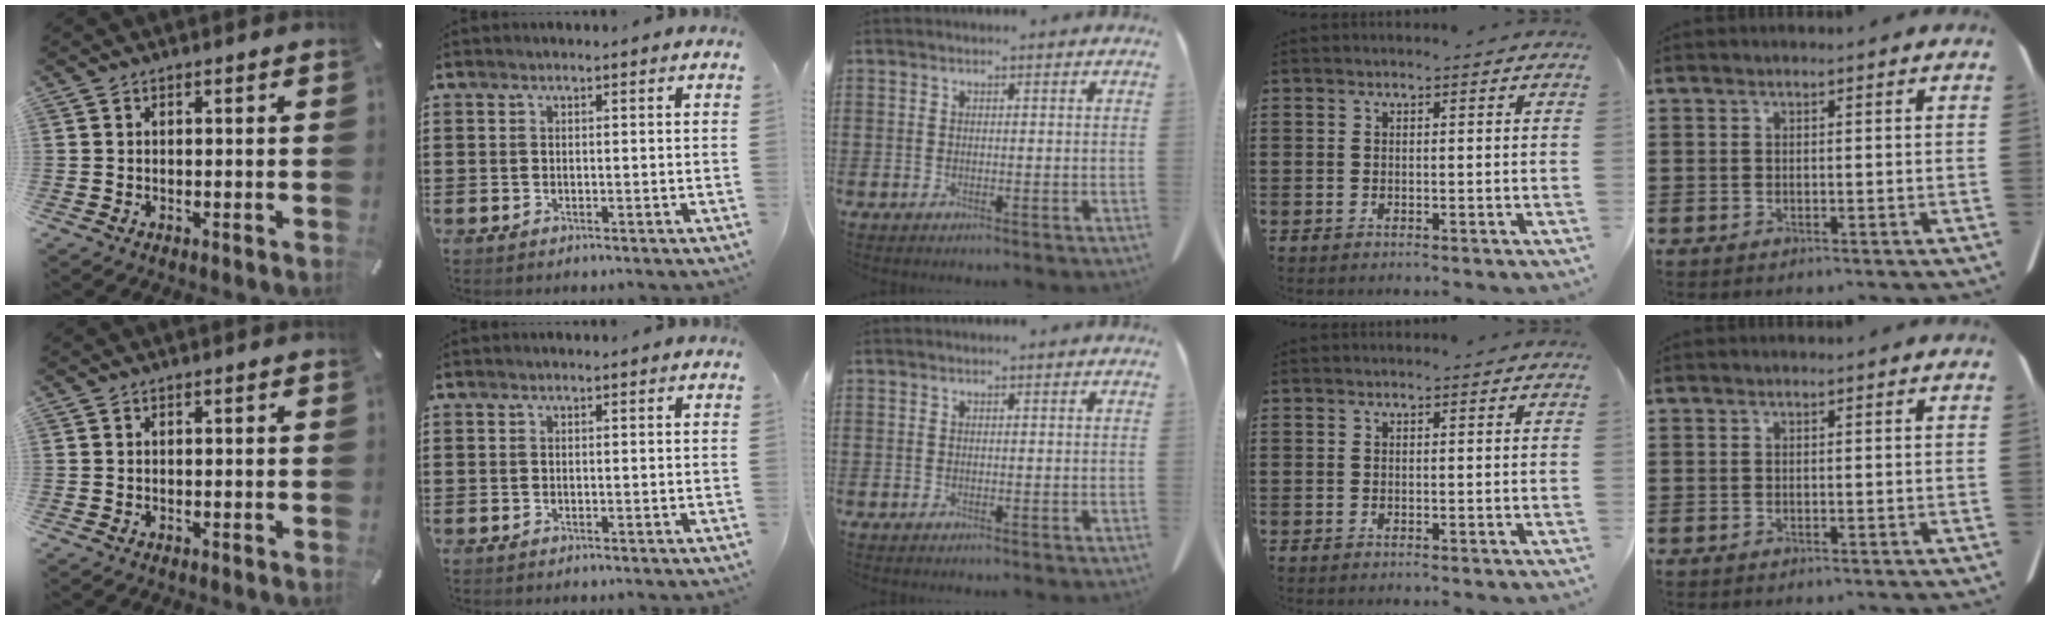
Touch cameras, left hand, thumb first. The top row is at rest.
{}